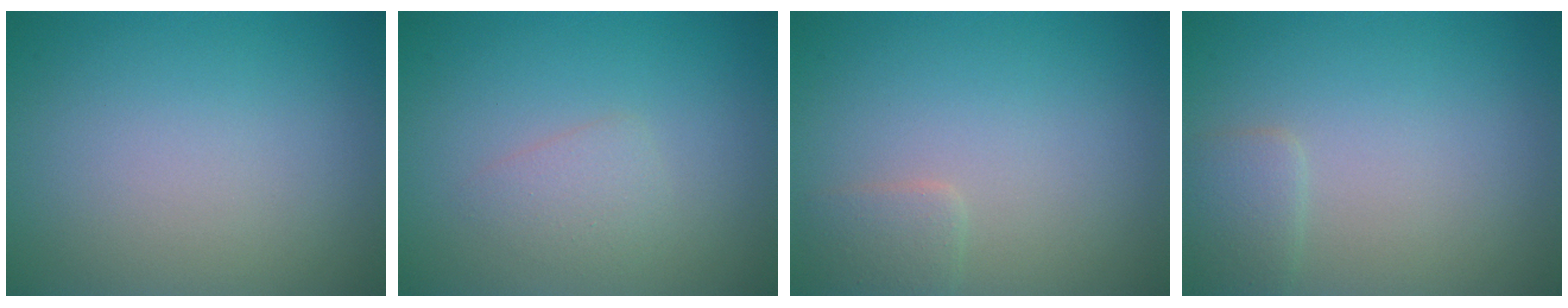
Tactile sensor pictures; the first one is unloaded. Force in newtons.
{"total": 1.5, "press": 1.5, "slide": 0.1}
{"total": 1.4, "press": 1.4, "slide": 0.1}
{"total": 1.5, "press": 1.5, "slide": 0.1}